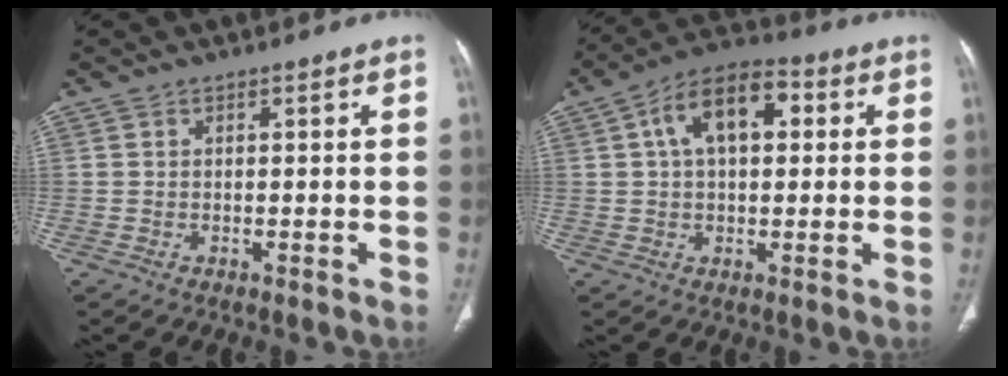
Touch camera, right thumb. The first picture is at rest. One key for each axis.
{"total": 12.1, "fx": 3.0, "fy": 6.9, "fz": 9.5, "tx": -0.141, "ty": 0.023, "tz": 0.041}